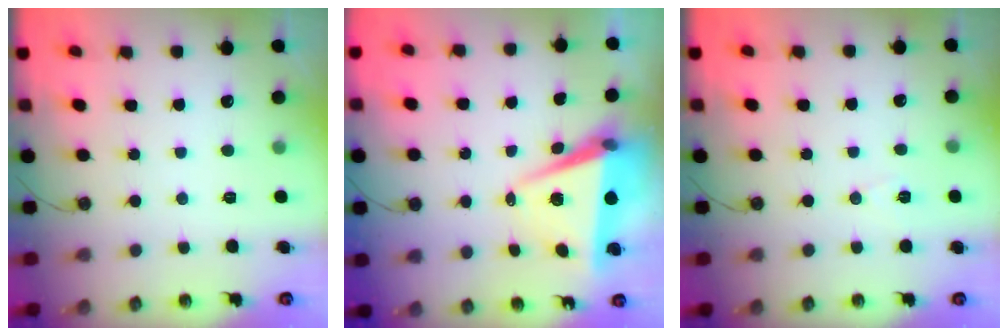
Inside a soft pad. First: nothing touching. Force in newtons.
{"total": 7.7, "press": 6.3, "slide": 4.3}
{"total": 6.1, "press": 4.1, "slide": 4.5}